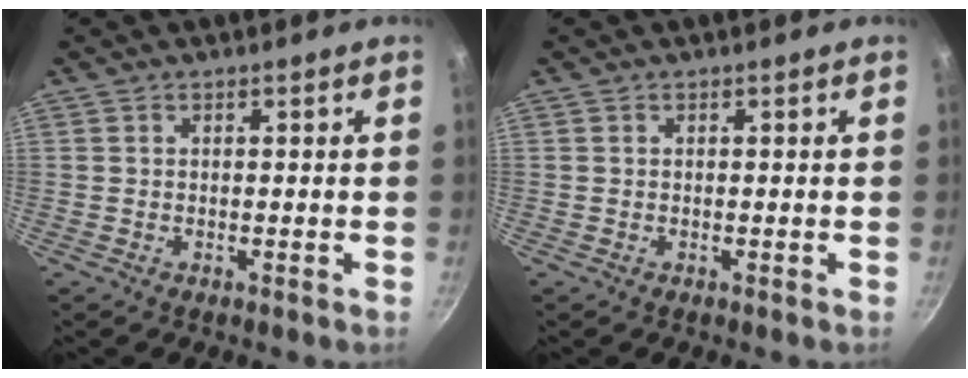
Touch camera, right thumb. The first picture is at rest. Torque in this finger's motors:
{"motor_torque": [-0.07, 0.07, -0.04, 0.04, 0.02]}